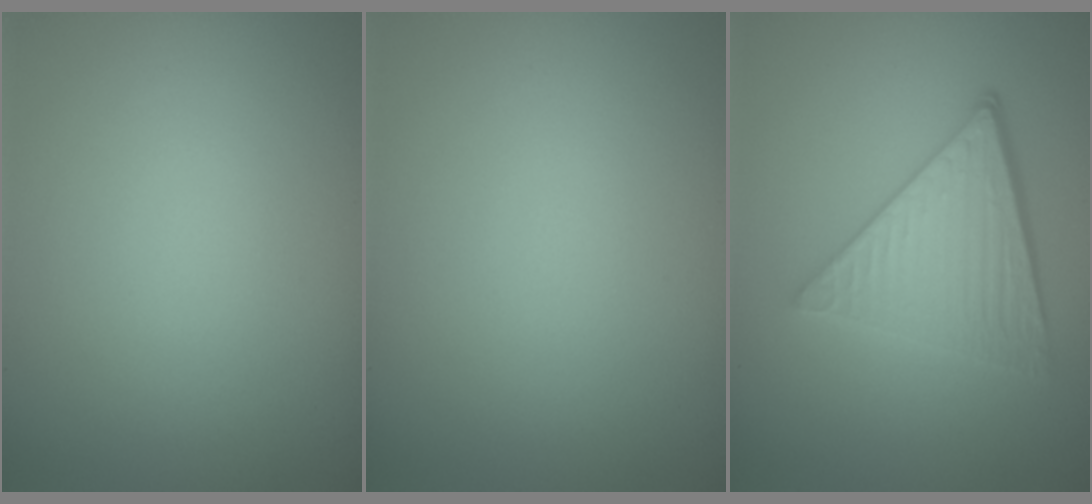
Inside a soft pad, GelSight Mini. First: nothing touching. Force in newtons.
{"total": 0.0}
{"total": 5.2, "press": 3.8, "slide": 3.5}